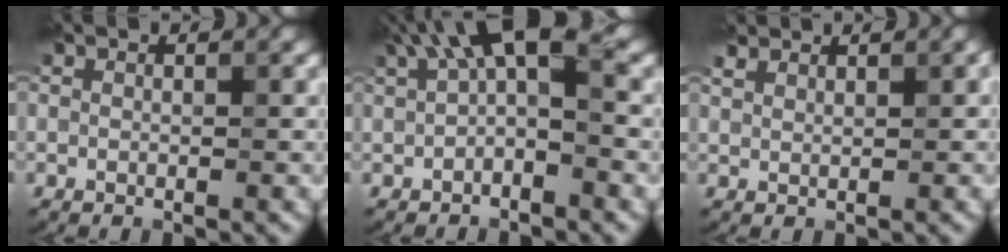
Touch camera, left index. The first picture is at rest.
{"total": 5.8, "force": [1.9, 2.3, 5.0], "torque": [-0.073, 0.014, 0.021]}
{"total": 2.0, "force": [1.9, 0.6, 0.5], "torque": [-0.013, 0.008, 0.039]}